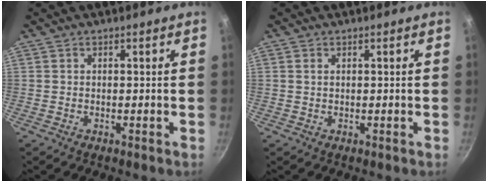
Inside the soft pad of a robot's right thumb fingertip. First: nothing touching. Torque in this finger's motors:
{"motor_torque": [-0.42, 0.12, -0.28, 0.34, -0.04]}